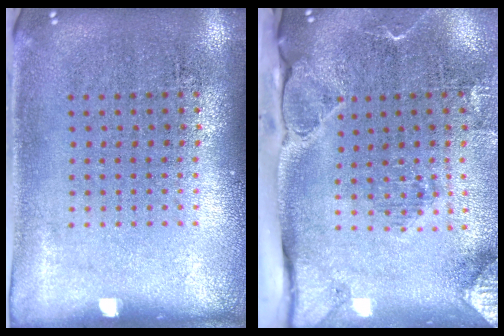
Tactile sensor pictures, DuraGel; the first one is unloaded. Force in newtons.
{"total": 3.0, "press": 2.3, "slide": 1.9}